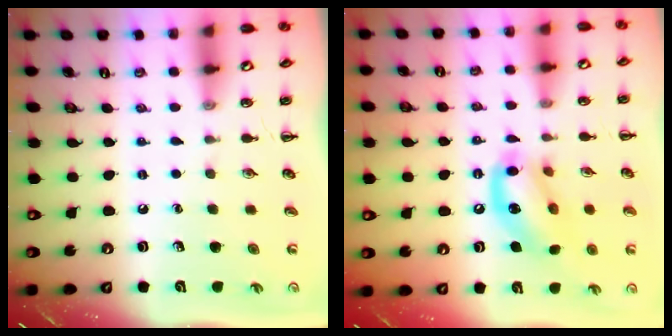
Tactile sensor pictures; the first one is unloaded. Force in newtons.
{"total": 13.5, "press": 13.1, "slide": 3.1}